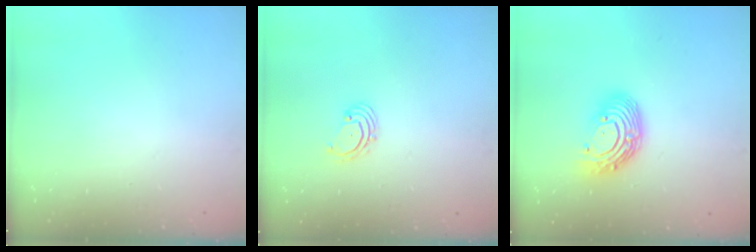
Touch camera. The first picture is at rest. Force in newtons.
{"total": 2.0, "press": 1.9, "slide": 0.6}
{"total": 13.2, "press": 13.1, "slide": 1.3}